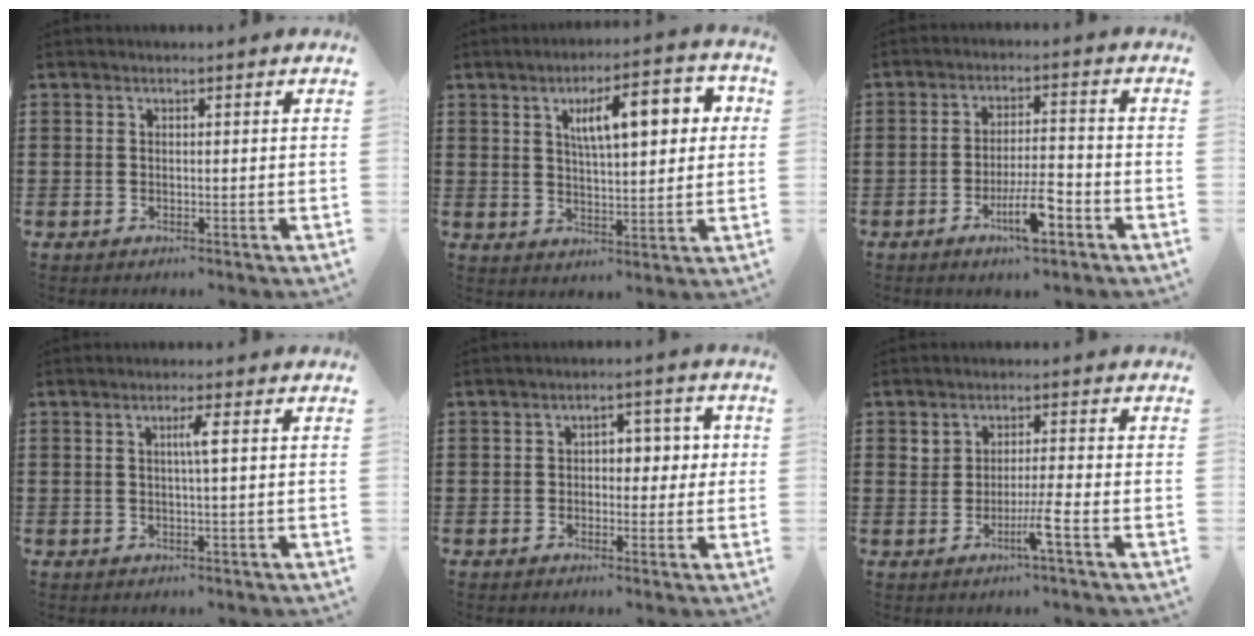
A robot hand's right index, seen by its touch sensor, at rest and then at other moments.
{"total": 9.2, "force": [3.1, 3.1, 8.1], "torque": [-0.138, 0.003, 0.045]}
{"total": 7.5, "force": [-3.6, 1.7, 6.3], "torque": [-0.119, -0.002, -0.065]}
{"total": 2.4, "force": [0.4, -0.2, 2.4], "torque": [-0.046, -0.003, 0.003]}
{"total": 3.9, "force": [-0.2, 2.8, 2.7], "torque": [-0.044, 0.005, -0.013]}
{"total": 4.0, "force": [-1.5, 0.0, 3.7], "torque": [-0.064, -0.008, -0.028]}